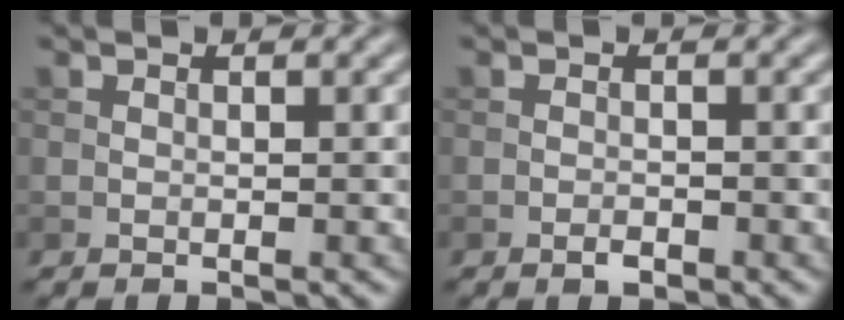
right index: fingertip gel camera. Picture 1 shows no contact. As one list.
[{"total": 0.9, "force": [-0.6, 0.4, 0.6], "torque": [-0.008, 0.000, -0.011]}]